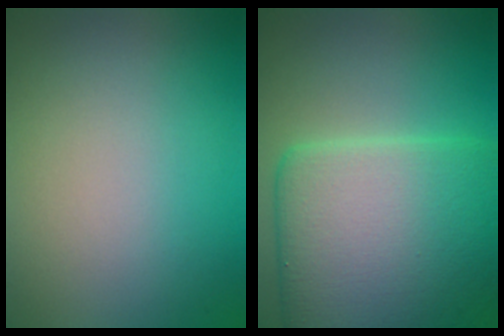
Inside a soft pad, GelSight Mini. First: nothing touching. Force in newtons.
{"total": 12.5, "press": 12.5, "slide": 0.2}